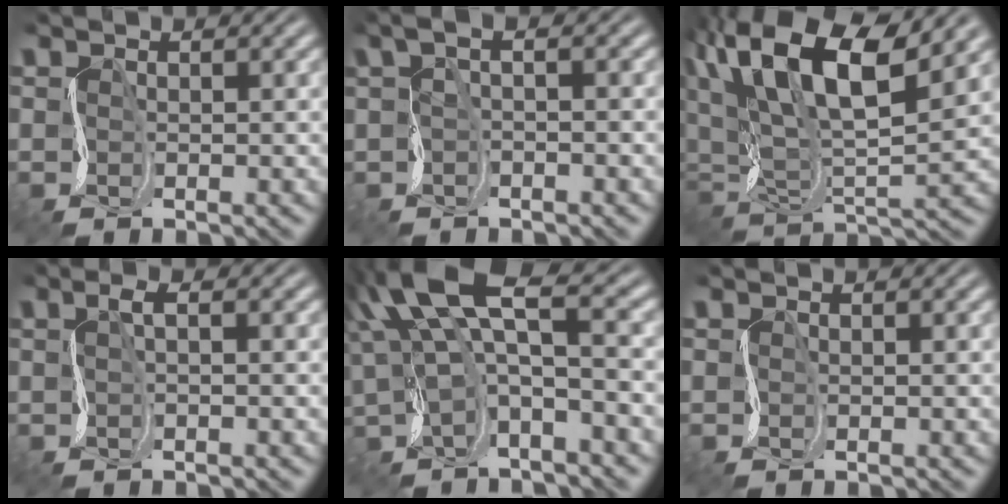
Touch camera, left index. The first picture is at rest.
{"total": 2.6, "force": [0.7, 1.0, 2.3], "torque": [-0.050, 0.015, 0.002]}
{"total": 13.0, "force": [6.9, 4.8, 9.9], "torque": [-0.192, 0.027, 0.121]}
{"total": 0.9, "force": [0.1, -0.1, 0.8], "torque": [-0.017, 0.010, 0.001]}
{"total": 8.2, "force": [2.6, 2.9, 7.3], "torque": [-0.148, 0.015, 0.044]}
{"total": 0.0}